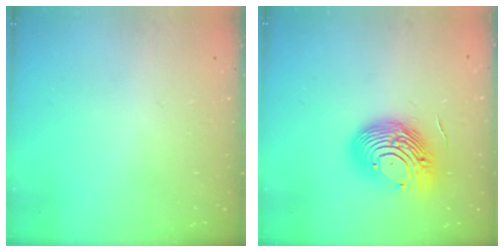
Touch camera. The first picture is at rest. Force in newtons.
{"total": 16.3, "press": 15.8, "slide": 4.1}